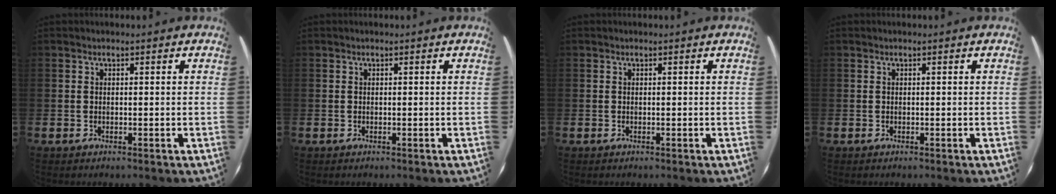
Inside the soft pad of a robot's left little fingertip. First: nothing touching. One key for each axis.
{"total": 0.0}
{"total": 0.0}
{"total": 0.0}